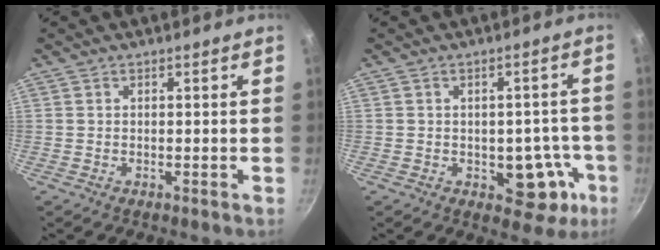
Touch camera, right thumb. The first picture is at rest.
{"total": 9.4, "force": [-3.0, 6.1, 6.5], "torque": [-0.022, 0.025, -0.033]}